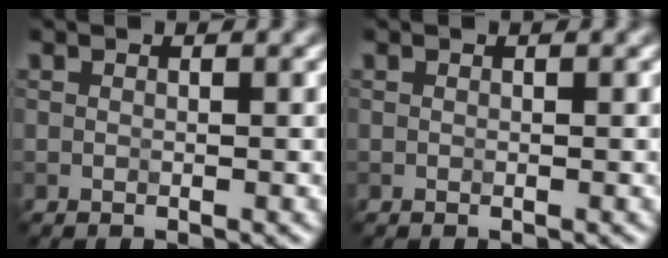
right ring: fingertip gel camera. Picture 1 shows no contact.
{"total": 0.0}